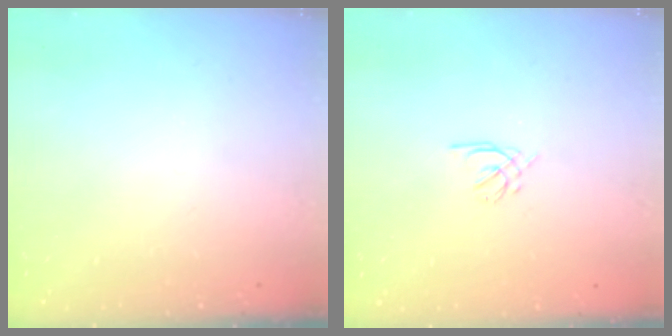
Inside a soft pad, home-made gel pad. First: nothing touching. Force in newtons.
{"total": 1.2, "press": 1.0, "slide": 0.5}